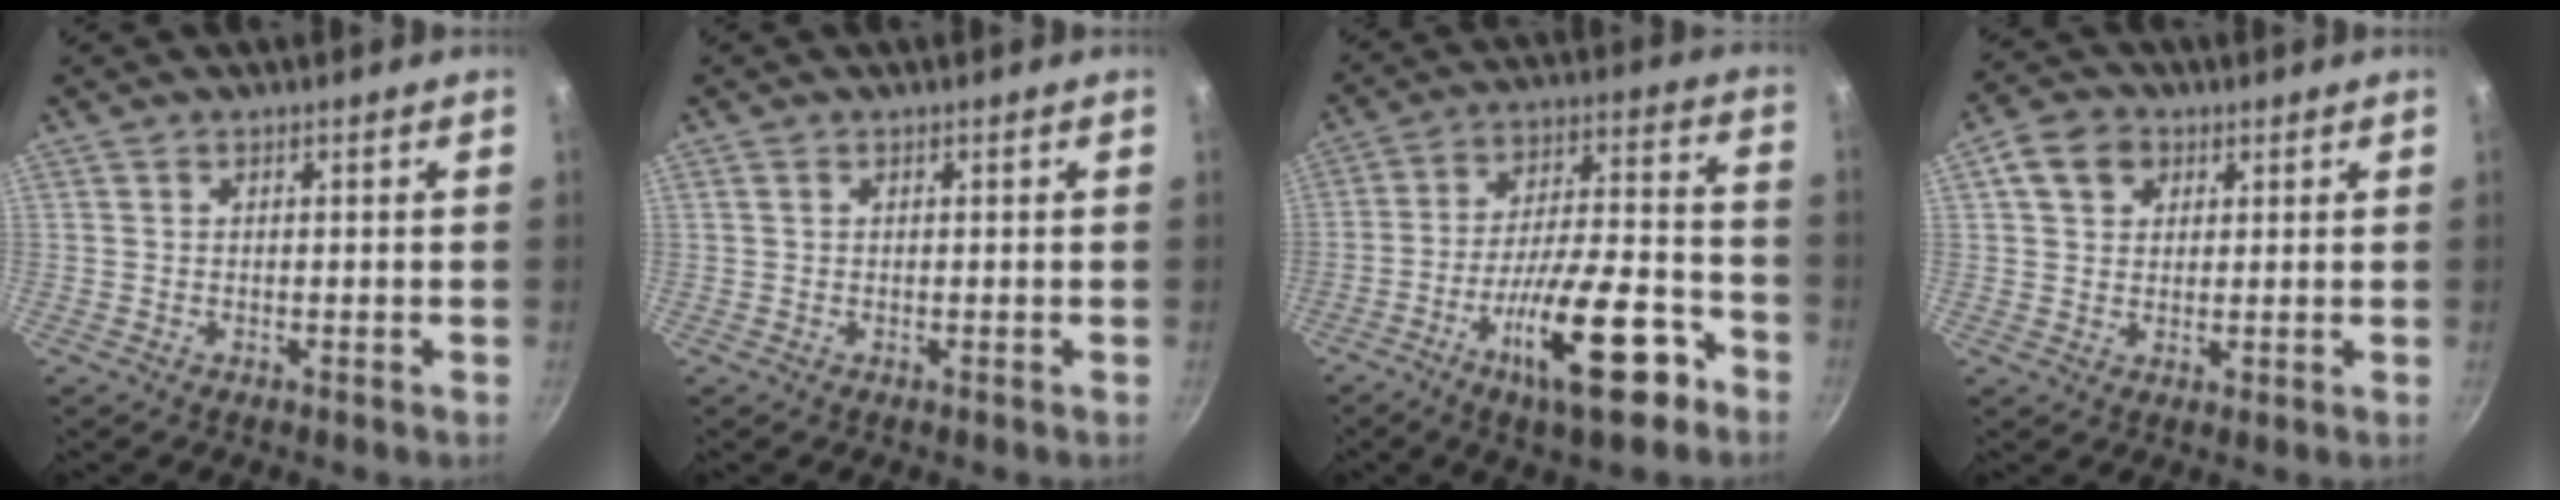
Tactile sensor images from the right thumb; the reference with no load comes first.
{"total": 0.5, "force": [0.2, 0.4, 0.3], "torque": [-0.007, 0.001, 0.003]}
{"total": 18.7, "force": [-9.6, 5.9, 14.9], "torque": [-0.218, 0.054, -0.154]}
{"total": 6.8, "force": [2.5, 5.5, 3.2], "torque": [-0.034, 0.003, 0.037]}